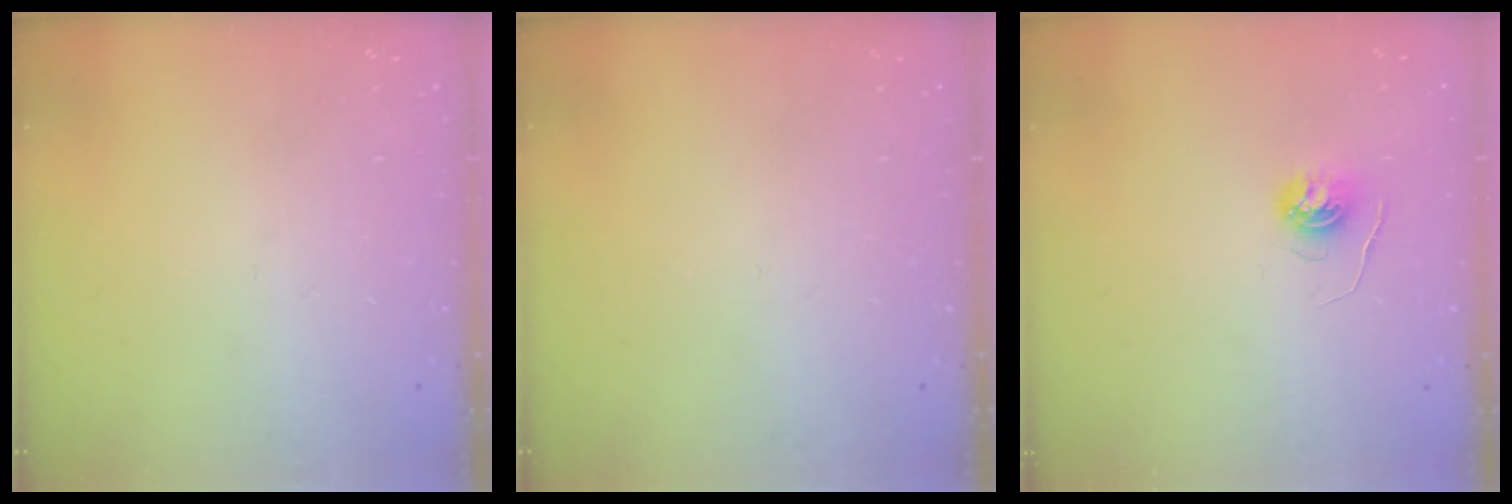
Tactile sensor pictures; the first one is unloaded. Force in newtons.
{"total": 0.0}
{"total": 5.0, "press": 5.0, "slide": 0.4}